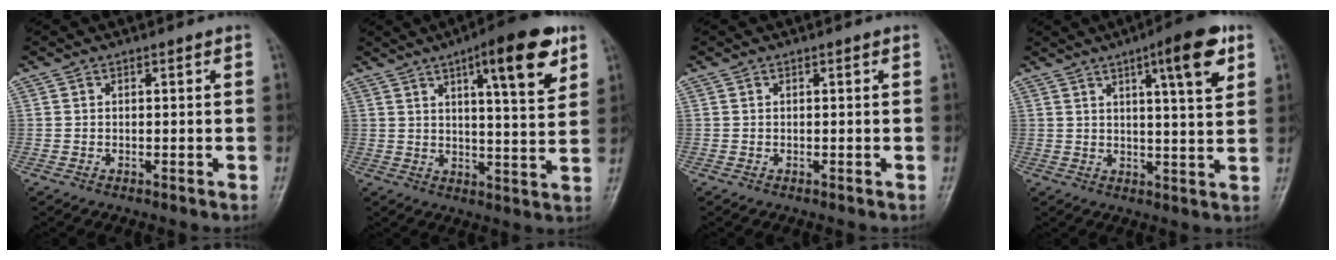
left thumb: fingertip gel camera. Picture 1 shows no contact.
{"total": 14.1, "force": [7.2, 3.5, 11.6], "torque": [-0.146, -0.029, 0.099]}
{"total": 0.0}
{"total": 10.8, "force": [5.2, 2.2, 9.2], "torque": [-0.121, -0.021, 0.070]}